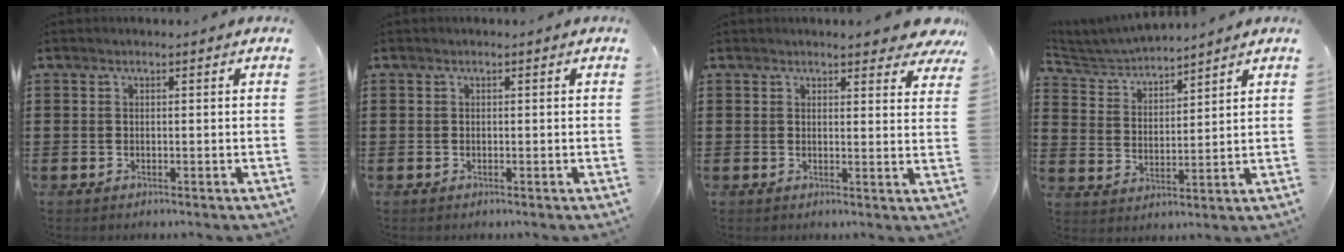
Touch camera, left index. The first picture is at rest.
{"total": 0.0}
{"total": 4.2, "force": [3.7, 0.5, 1.8], "torque": [-0.031, -0.013, 0.065]}
{"total": 4.7, "force": [4.7, 0.5, 0.6], "torque": [-0.034, -0.023, 0.081]}